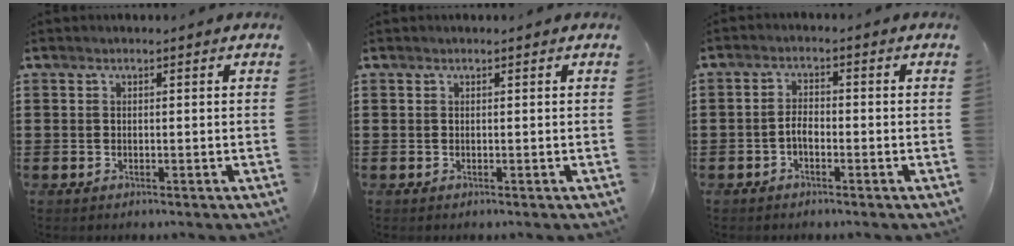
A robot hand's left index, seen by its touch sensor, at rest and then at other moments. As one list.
[{"total": 0.0}, {"total": 2.5, "force": [-1.2, 1.1, 1.9], "torque": [-0.043, 0.003, -0.027]}]